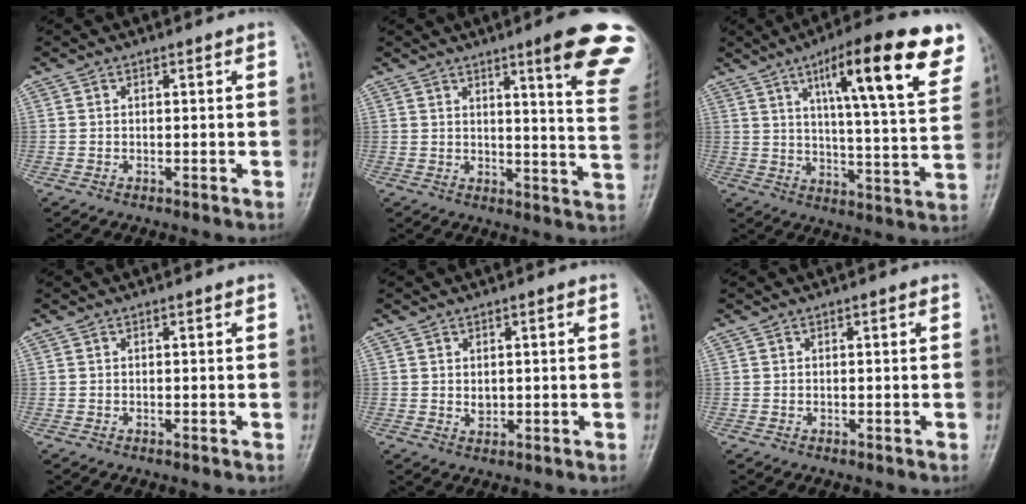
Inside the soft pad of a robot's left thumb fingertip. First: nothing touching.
{"total": 15.7, "force": [9.8, 1.4, 12.3], "torque": [-0.127, -0.054, 0.107]}
{"total": 20.8, "force": [10.8, 4.4, 17.2], "torque": [-0.216, -0.030, 0.156]}
{"total": 0.0}
{"total": 1.7, "force": [0.3, 1.2, 1.2], "torque": [-0.013, -0.003, 0.007]}
{"total": 0.0}